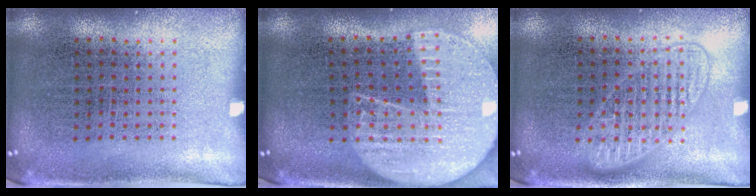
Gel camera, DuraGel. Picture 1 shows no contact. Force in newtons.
{"total": 2.3, "press": 2.0, "slide": 1.1}
{"total": 1.4, "press": 1.4, "slide": 0.3}